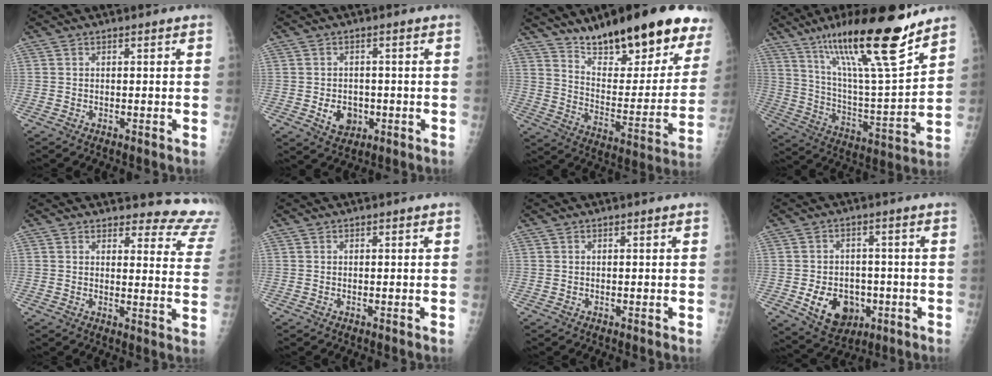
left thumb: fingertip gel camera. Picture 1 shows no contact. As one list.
[{"total": 4.8, "force": [-1.0, 3.9, 2.6], "torque": [-0.022, 0.004, -0.006]}, {"total": 26.3, "force": [18.3, 8.3, 16.9], "torque": [-0.206, -0.084, 0.279]}, {"total": 23.8, "force": [16.5, 3.1, 16.9], "torque": [-0.265, -0.073, 0.283]}, {"total": 13.3, "force": [12.9, 3.2, 0.6], "torque": [0.046, -0.127, 0.108]}, {"total": 0.0}, {"total": 0.0}, {"total": 9.8, "force": [-2.8, 7.6, 5.6], "torque": [-0.062, 0.009, -0.032]}]